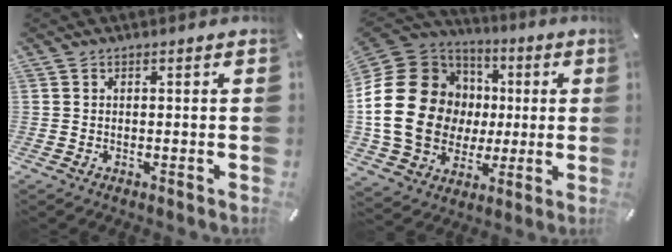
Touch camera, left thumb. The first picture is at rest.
{"total": 25.1, "force": [0.3, 21.0, 13.6], "torque": [-0.279, 0.005, 0.036]}